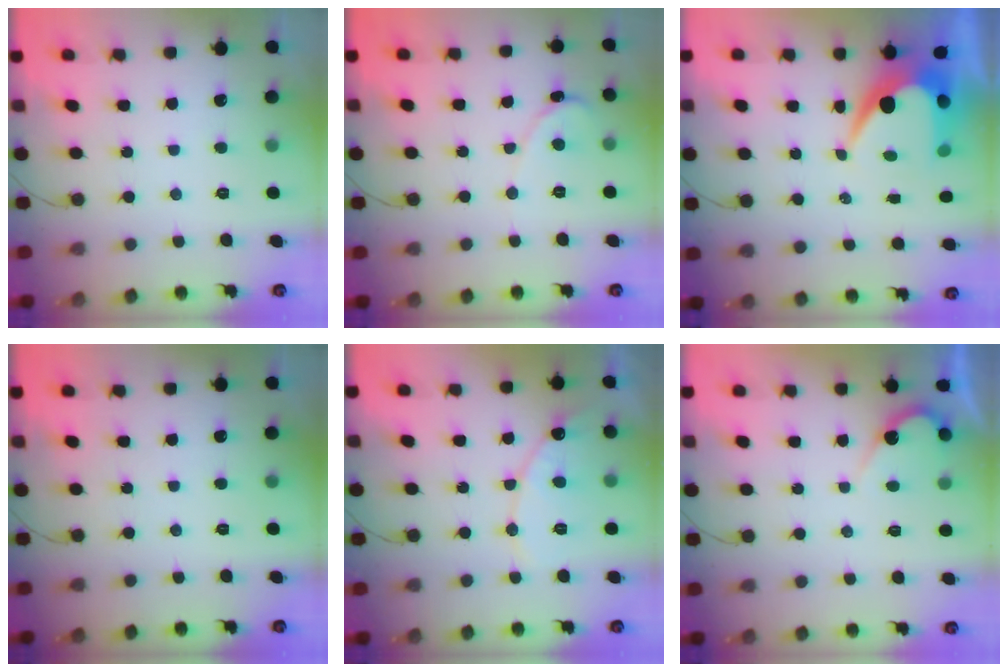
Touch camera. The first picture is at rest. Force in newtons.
{"total": 1.0, "press": 1.0, "slide": 0.1}
{"total": 8.4, "press": 8.3, "slide": 0.7}
{"total": 0.0}
{"total": 10.4, "press": 10.3, "slide": 0.9}
{"total": 5.9, "press": 5.9, "slide": 0.3}